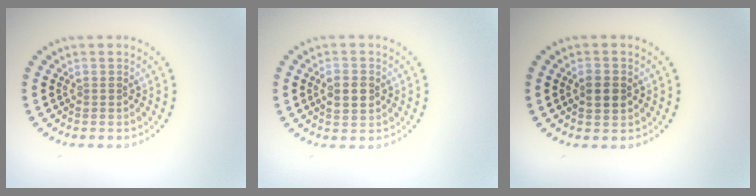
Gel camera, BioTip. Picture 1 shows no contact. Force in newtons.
{"total": 2.4, "press": 2.4, "slide": 0.1}
{"total": 2.2, "press": 2.2, "slide": 0.0}